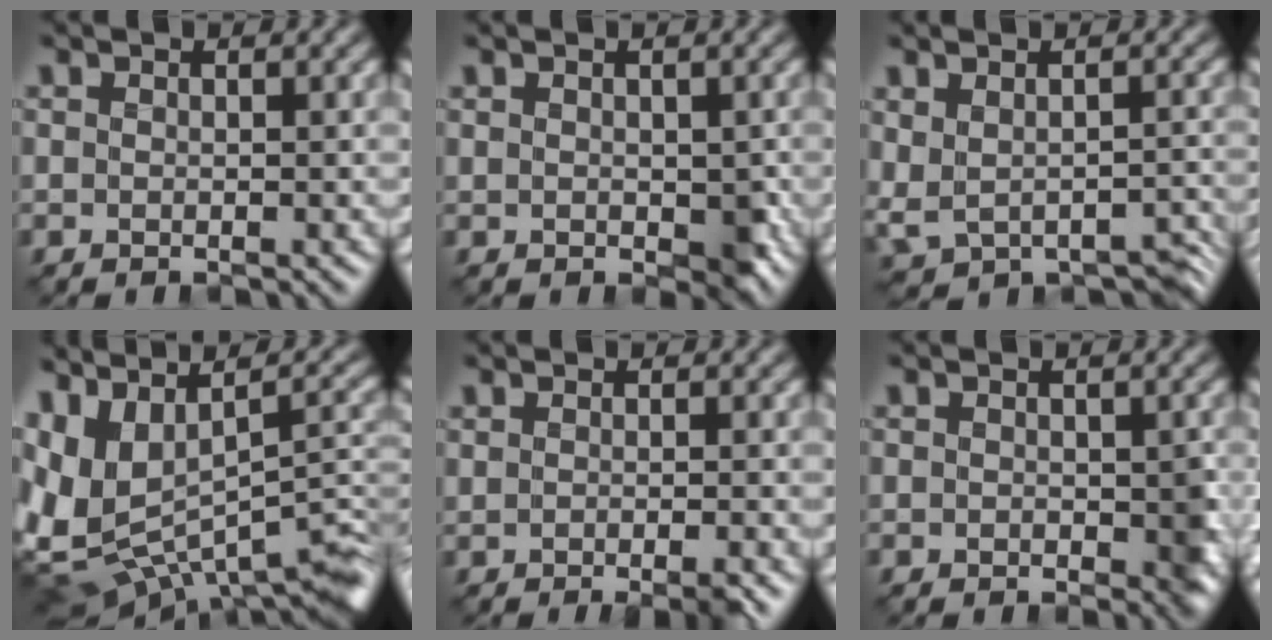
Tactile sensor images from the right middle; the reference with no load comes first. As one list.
[{"total": 3.1, "force": [-0.4, 1.8, 2.4], "torque": [-0.045, -0.008, -0.005]}, {"total": 6.0, "force": [-1.9, 3.6, 4.4], "torque": [-0.072, -0.024, -0.011]}, {"total": 12.3, "force": [-1.6, 6.9, 10.1], "torque": [-0.173, -0.020, 0.022]}, {"total": 1.9, "force": [-0.9, 0.5, 1.5], "torque": [-0.024, -0.006, -0.009]}, {"total": 2.6, "force": [-0.5, 1.6, 2.0], "torque": [-0.031, -0.007, -0.007]}]